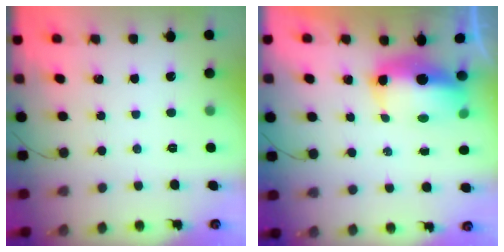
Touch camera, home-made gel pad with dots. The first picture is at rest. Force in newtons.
{"total": 9.8, "press": 9.6, "slide": 2.0}